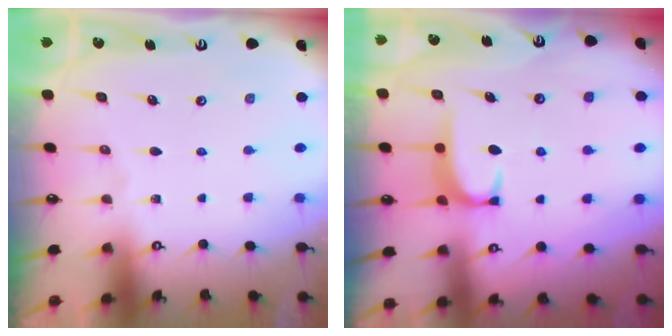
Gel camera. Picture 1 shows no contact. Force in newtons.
{"total": 1.8, "press": 1.7, "slide": 0.5}